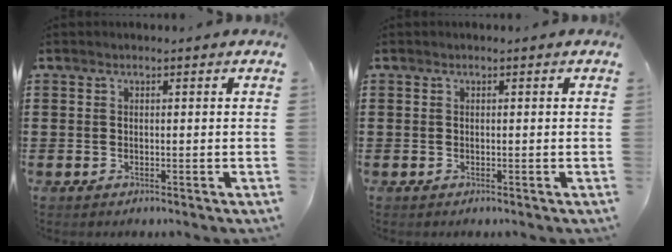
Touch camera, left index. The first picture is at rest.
{"total": 0.0}